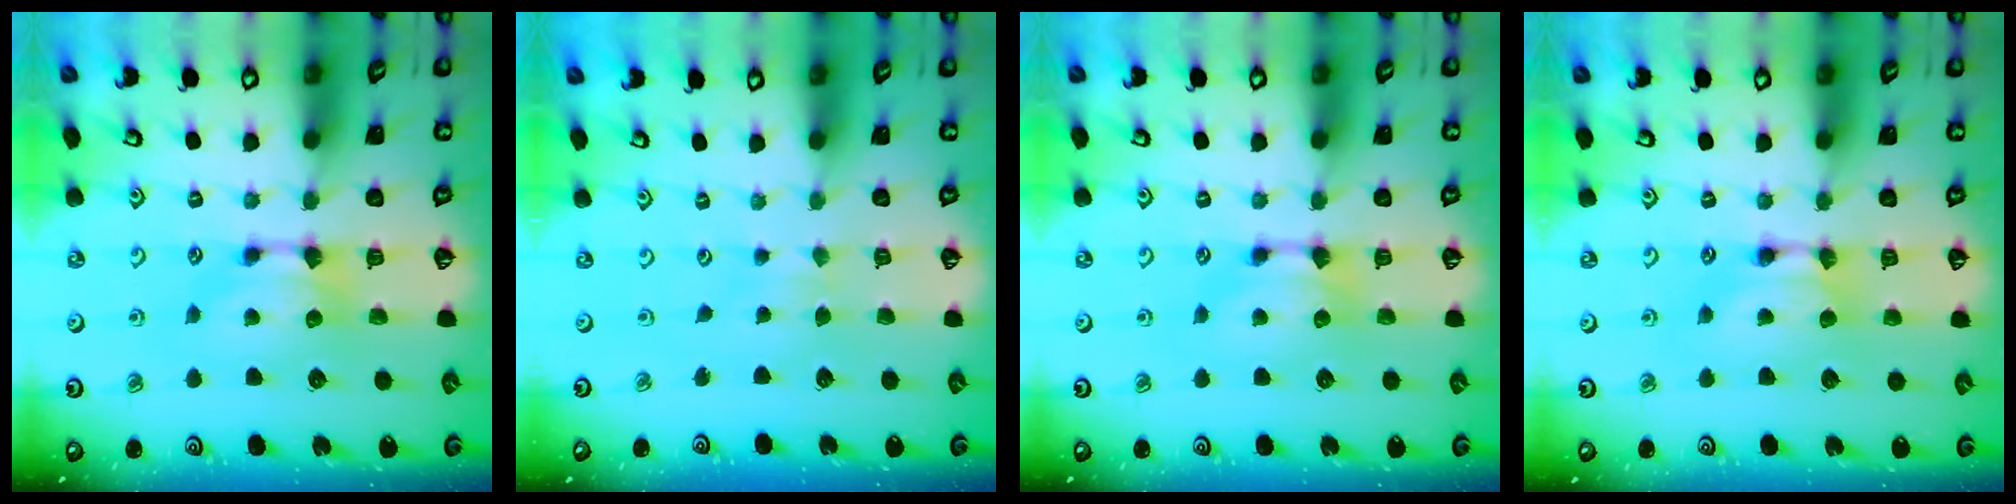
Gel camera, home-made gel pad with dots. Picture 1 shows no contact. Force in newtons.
{"total": 2.6, "press": 2.6, "slide": 0.2}
{"total": 0.0}
{"total": 1.8, "press": 1.8, "slide": 0.1}